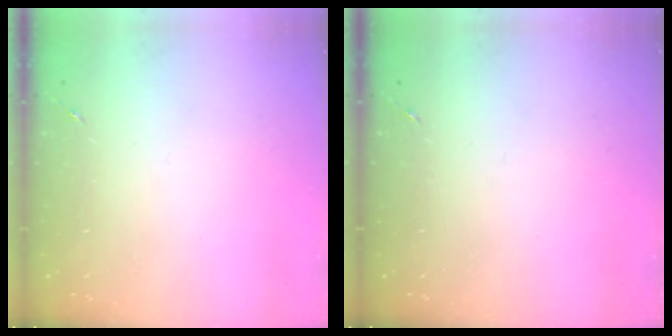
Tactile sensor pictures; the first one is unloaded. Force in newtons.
{"total": 0.0}